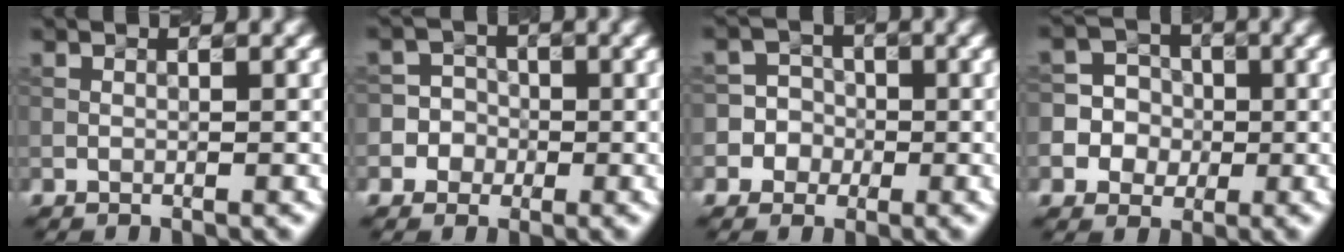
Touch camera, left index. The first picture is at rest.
{"total": 5.0, "force": [-1.6, 4.7, 0.6], "torque": [0.008, 0.021, -0.053]}
{"total": 5.5, "force": [-1.6, 5.2, 0.6], "torque": [0.005, 0.023, -0.056]}
{"total": 9.0, "force": [-1.9, 8.6, 1.8], "torque": [-0.059, 0.005, -0.049]}